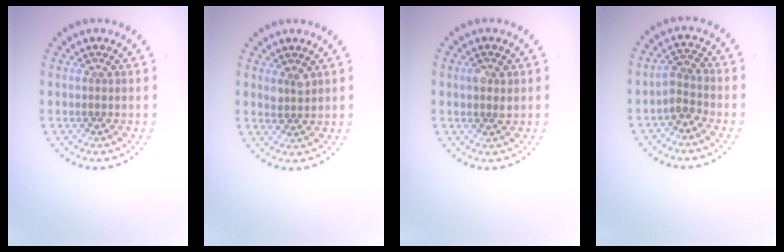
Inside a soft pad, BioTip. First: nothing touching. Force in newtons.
{"total": 1.2, "press": 1.1, "slide": 0.4}
{"total": 1.6, "press": 1.6, "slide": 0.4}
{"total": 1.9, "press": 1.6, "slide": 1.1}